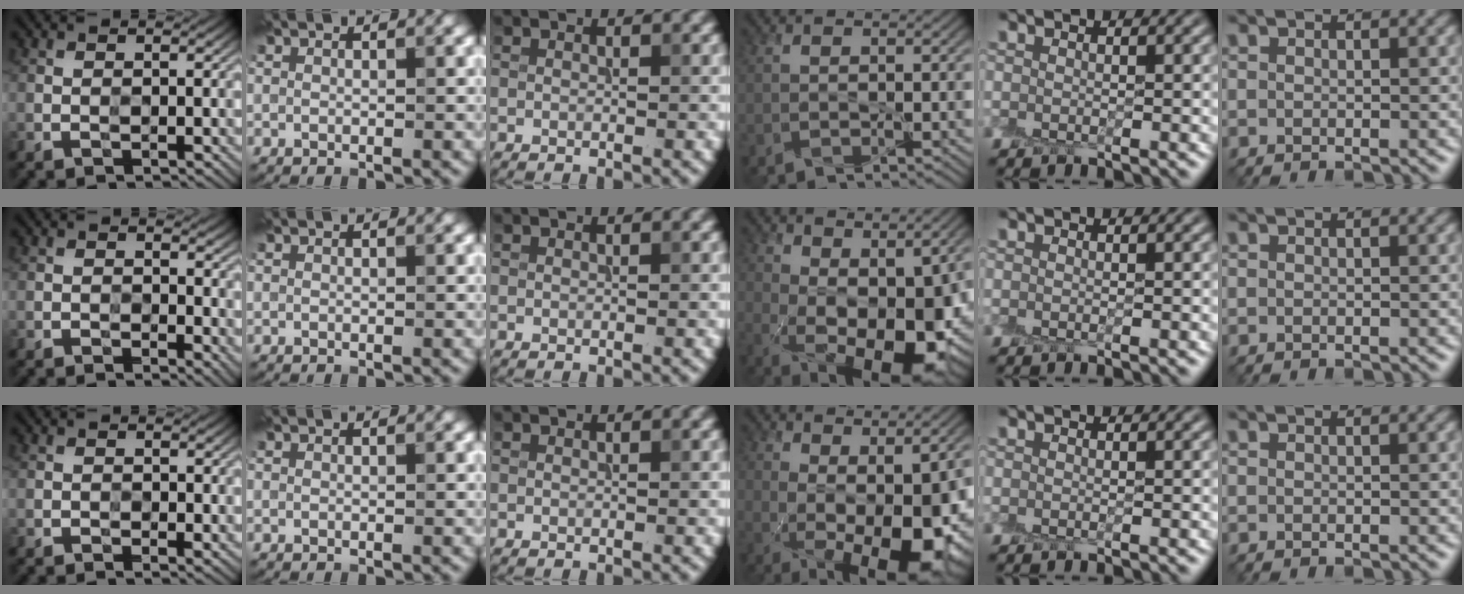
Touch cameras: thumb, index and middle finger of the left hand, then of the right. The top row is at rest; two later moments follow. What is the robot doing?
{"motion": "peel", "object": "cling film"}